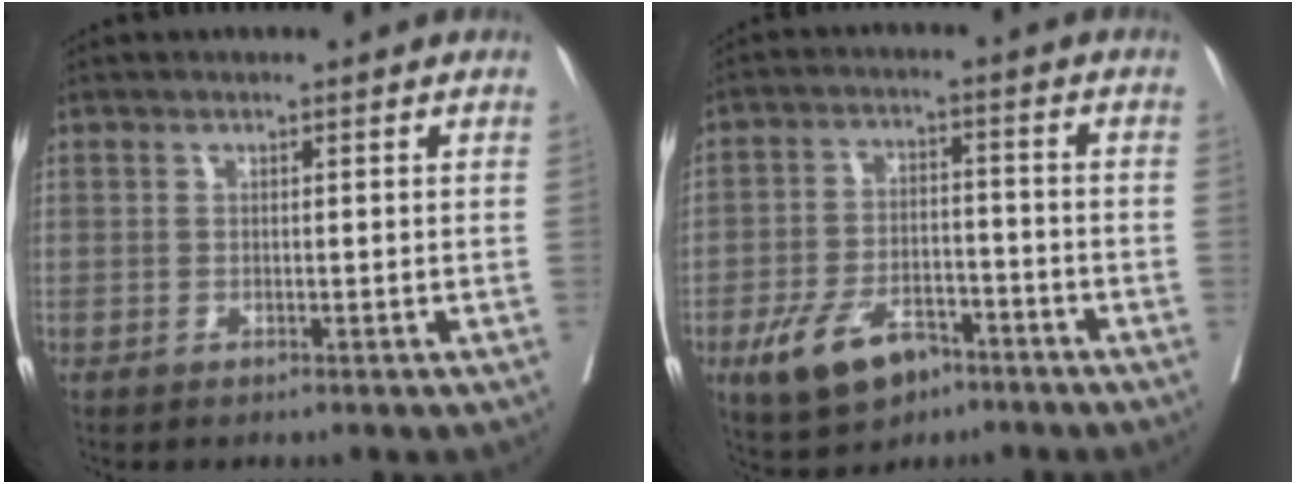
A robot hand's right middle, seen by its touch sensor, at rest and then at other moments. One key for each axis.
{"total": 9.8, "fx": -5.8, "fy": 5.1, "fz": 6.1, "tx": -0.120, "ty": 0.001, "tz": -0.095}